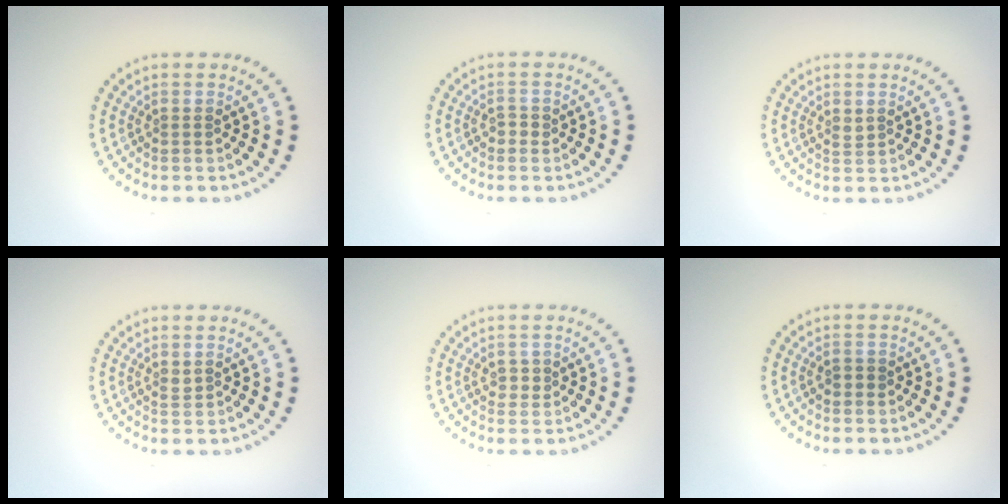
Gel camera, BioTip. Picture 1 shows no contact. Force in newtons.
{"total": 1.1, "press": 1.0, "slide": 0.2}
{"total": 0.7, "press": 0.6, "slide": 0.3}
{"total": 0.7, "press": 0.6, "slide": 0.3}
{"total": 1.2, "press": 1.2, "slide": 0.3}
{"total": 1.0, "press": 1.0, "slide": 0.1}